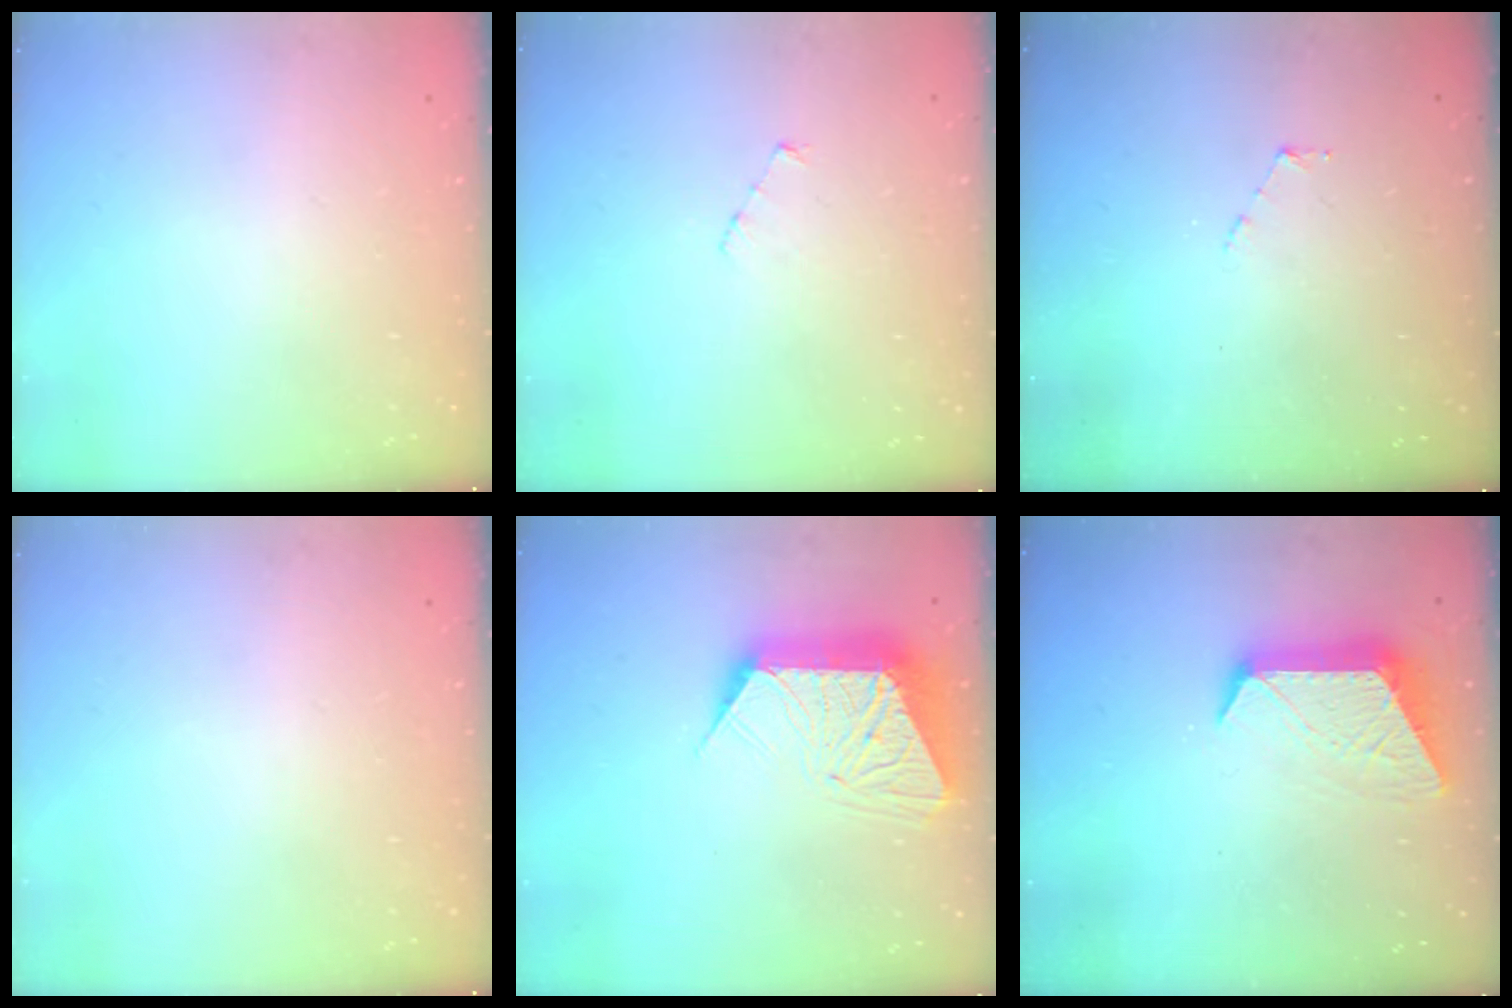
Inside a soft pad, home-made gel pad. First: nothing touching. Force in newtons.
{"total": 3.5, "press": 3.5, "slide": 0.3}
{"total": 2.9, "press": 2.9, "slide": 0.3}
{"total": 0.0}
{"total": 14.4, "press": 14.4, "slide": 1.2}
{"total": 11.3, "press": 11.2, "slide": 0.7}